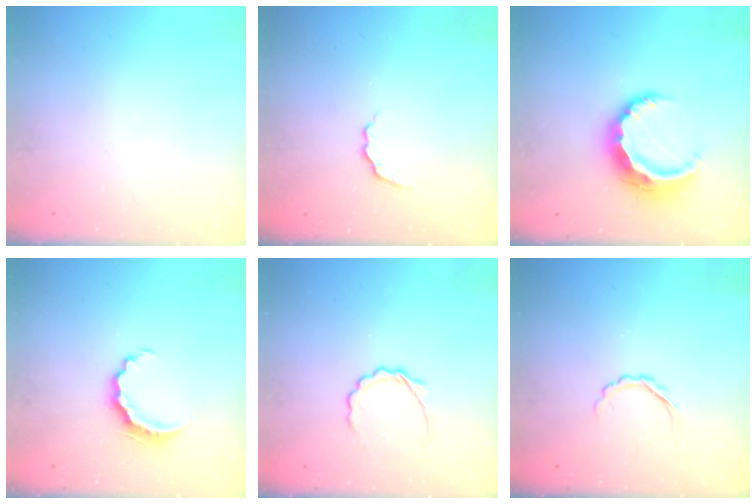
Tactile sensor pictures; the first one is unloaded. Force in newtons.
{"total": 3.5, "press": 3.4, "slide": 0.8}
{"total": 9.3, "press": 9.3, "slide": 1.2}
{"total": 5.6, "press": 5.6, "slide": 0.7}
{"total": 4.2, "press": 4.0, "slide": 1.1}
{"total": 2.7, "press": 2.6, "slide": 0.7}